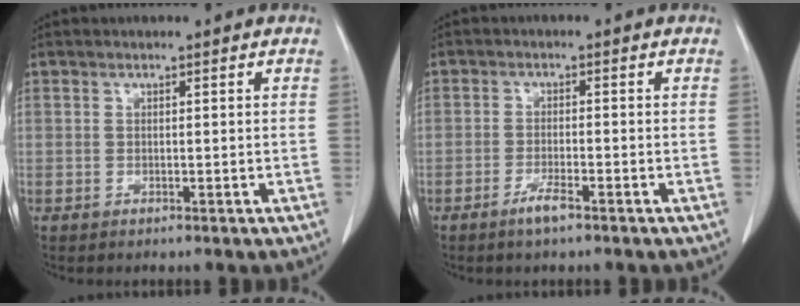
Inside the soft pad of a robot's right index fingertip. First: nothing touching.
{"total": 3.0, "force": [-2.1, 0.2, 2.1], "torque": [-0.043, -0.003, -0.039]}